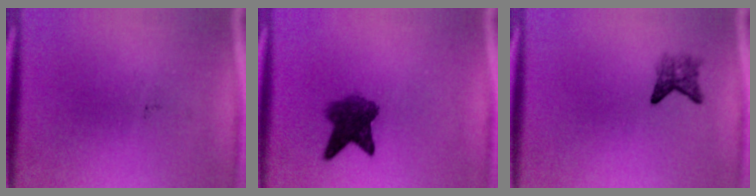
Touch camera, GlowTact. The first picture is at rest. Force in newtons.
{"total": 5.7}
{"total": 2.3}